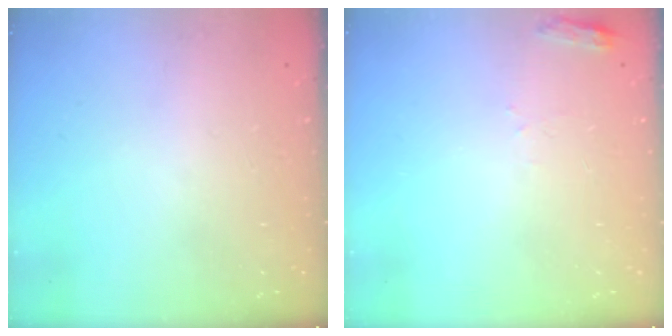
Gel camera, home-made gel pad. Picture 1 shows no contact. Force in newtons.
{"total": 4.4, "press": 4.3, "slide": 0.5}